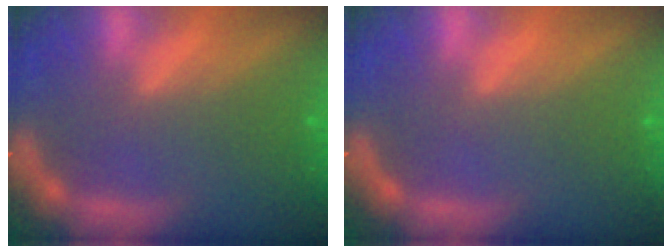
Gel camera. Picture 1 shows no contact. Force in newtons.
{"total": 0.0}